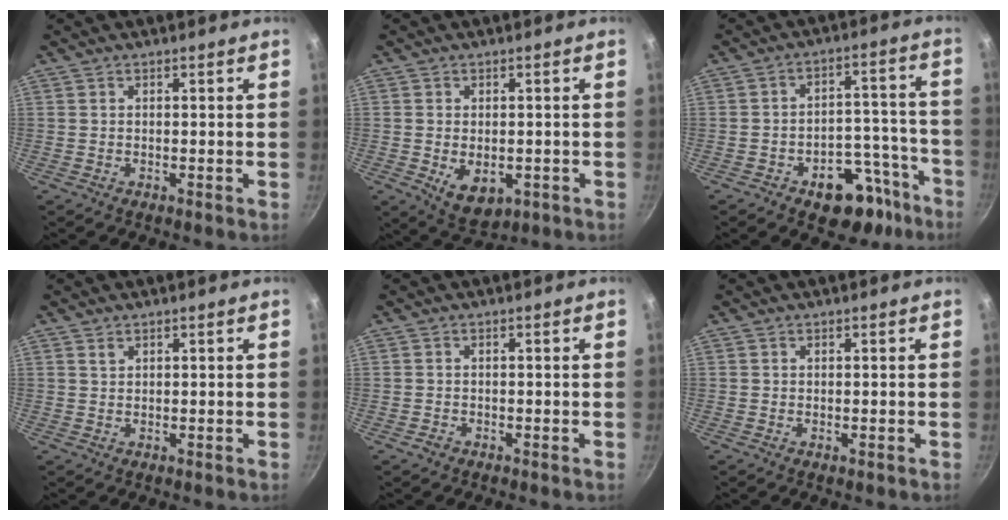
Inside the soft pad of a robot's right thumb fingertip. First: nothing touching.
{"total": 6.7, "force": [-1.8, 4.1, 5.0], "torque": [-0.065, -0.002, -0.012]}
{"total": 13.0, "force": [-7.9, 7.1, 7.6], "torque": [-0.063, 0.077, -0.106]}
{"total": 1.0, "force": [0.8, 0.6, 0.3], "torque": [0.000, -0.005, 0.015]}
{"total": 0.8, "force": [-0.5, 0.5, 0.2], "torque": [-0.003, 0.002, -0.011]}
{"total": 0.0}